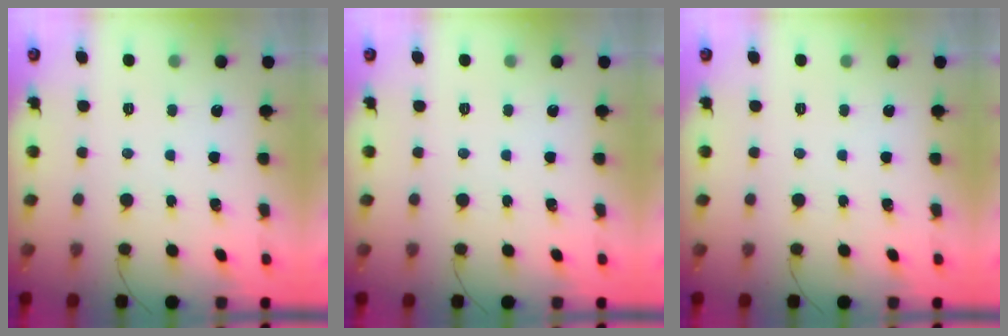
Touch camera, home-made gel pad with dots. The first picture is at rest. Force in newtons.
{"total": 0.0}
{"total": 0.0}